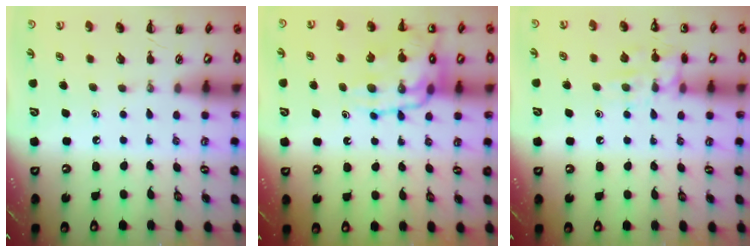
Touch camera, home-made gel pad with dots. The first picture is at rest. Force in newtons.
{"total": 14.7, "press": 14.4, "slide": 2.9}
{"total": 11.2, "press": 11.1, "slide": 0.8}